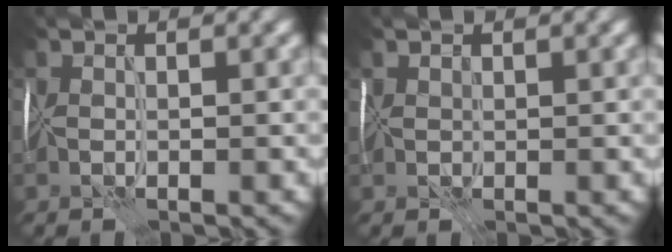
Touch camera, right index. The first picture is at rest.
{"total": 1.2, "force": [0.9, 0.8, 0.2], "torque": [-0.001, 0.005, 0.013]}